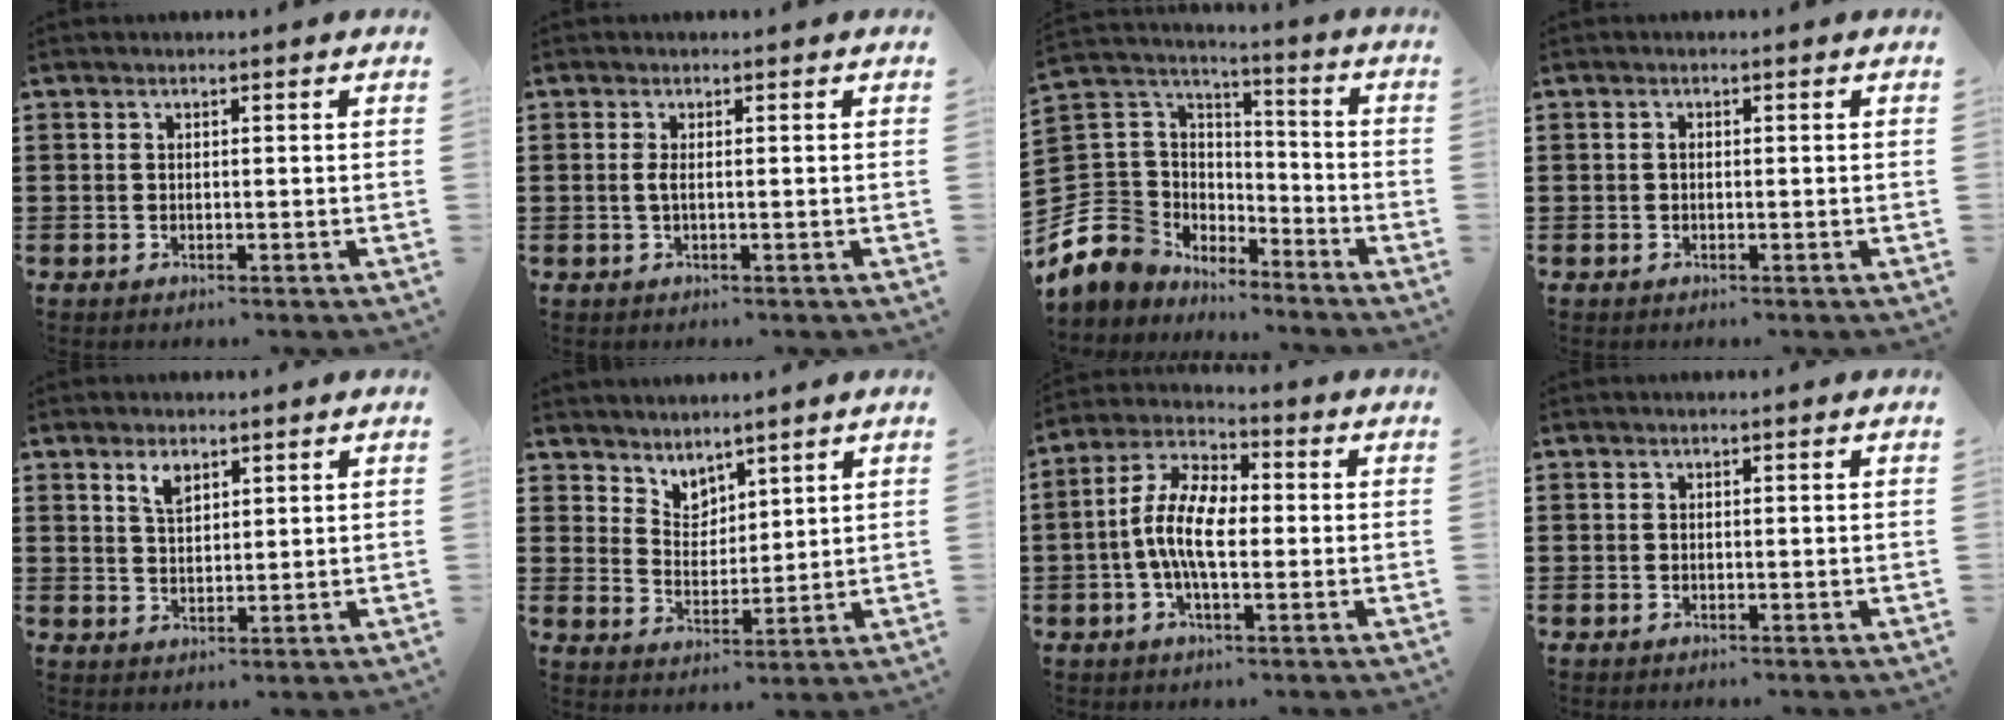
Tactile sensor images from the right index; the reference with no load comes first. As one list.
[{"total": 1.4, "force": [-0.1, 0.2, 1.4], "torque": [-0.035, -0.004, -0.005]}, {"total": 9.0, "force": [-4.5, 7.9, 0.6], "torque": [-0.081, -0.011, -0.088]}, {"total": 0.5, "force": [-0.1, 0.3, 0.4], "torque": [-0.011, -0.002, -0.002]}, {"total": 3.0, "force": [1.9, 1.5, 1.7], "torque": [-0.032, 0.001, 0.034]}, {"total": 3.8, "force": [3.4, 1.5, -0.5], "torque": [-0.009, -0.012, 0.064]}, {"total": 9.2, "force": [-1.2, 4.0, 8.2], "torque": [-0.187, -0.005, -0.028]}, {"total": 0.0}]